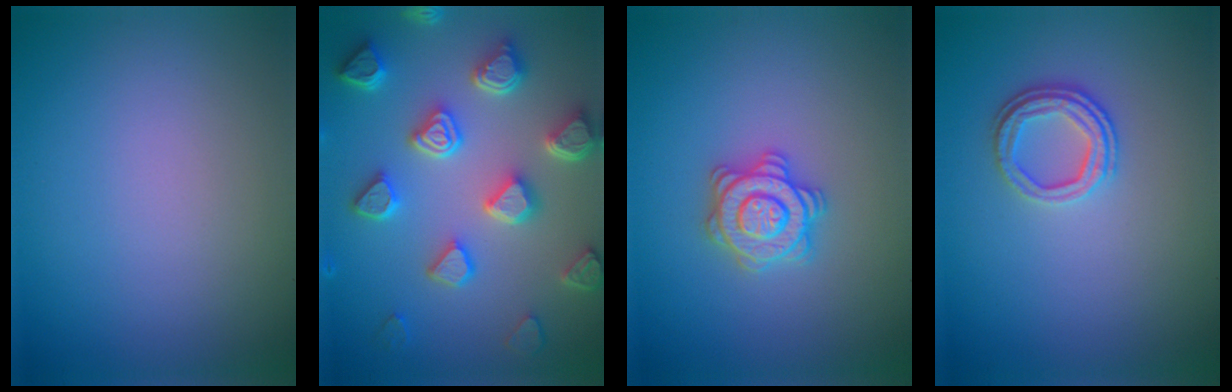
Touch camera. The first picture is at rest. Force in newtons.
{"total": 7.1, "press": 5.5, "slide": 4.4}
{"total": 3.3, "press": 3.3, "slide": 0.6}
{"total": 2.5, "press": 2.1, "slide": 1.4}